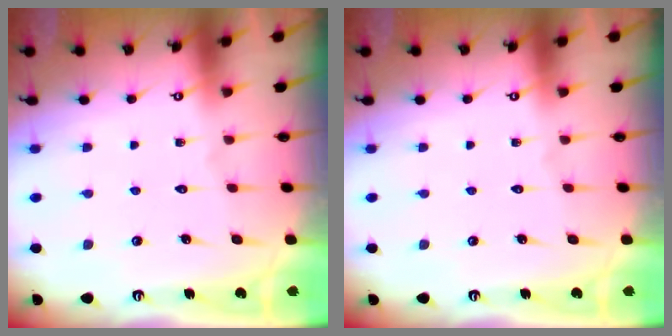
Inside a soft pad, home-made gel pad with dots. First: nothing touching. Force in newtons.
{"total": 0.0}